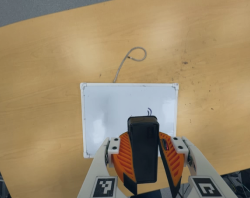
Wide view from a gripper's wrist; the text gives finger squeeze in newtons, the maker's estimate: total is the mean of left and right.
{"total": 8.8, "left": 8.6, "right": 8.9}